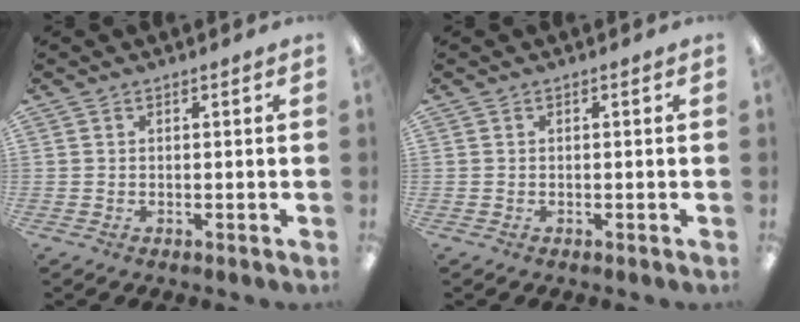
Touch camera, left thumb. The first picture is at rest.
{"total": 0.0}